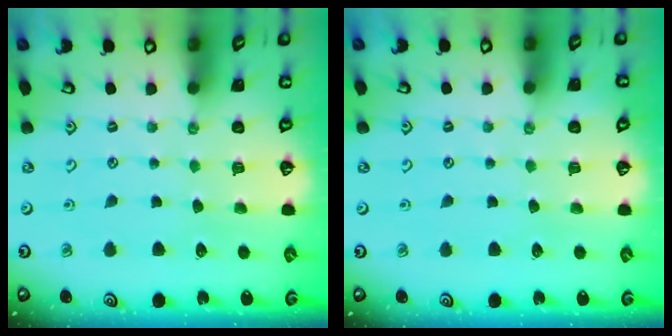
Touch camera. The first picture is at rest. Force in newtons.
{"total": 0.0}